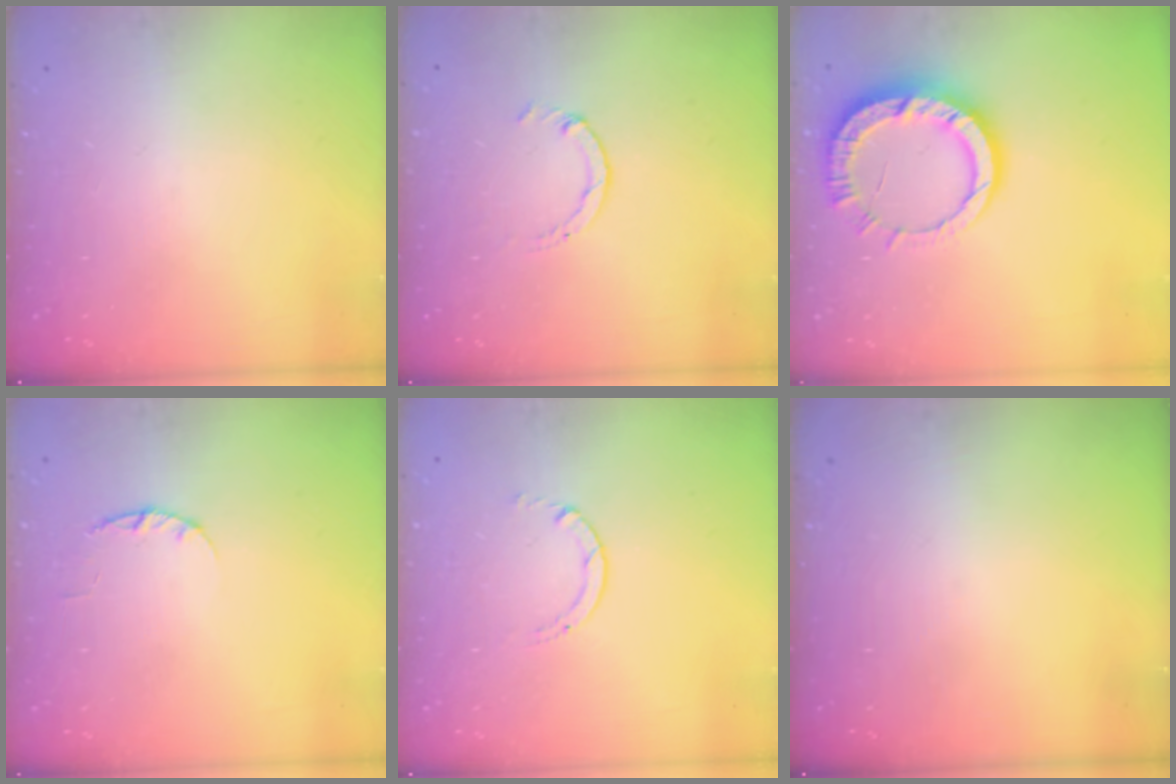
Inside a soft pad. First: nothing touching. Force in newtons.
{"total": 1.1, "press": 1.1, "slide": 0.2}
{"total": 12.1, "press": 12.0, "slide": 1.2}
{"total": 2.4, "press": 2.3, "slide": 0.4}
{"total": 0.6, "press": 0.5, "slide": 0.1}
{"total": 0.0}